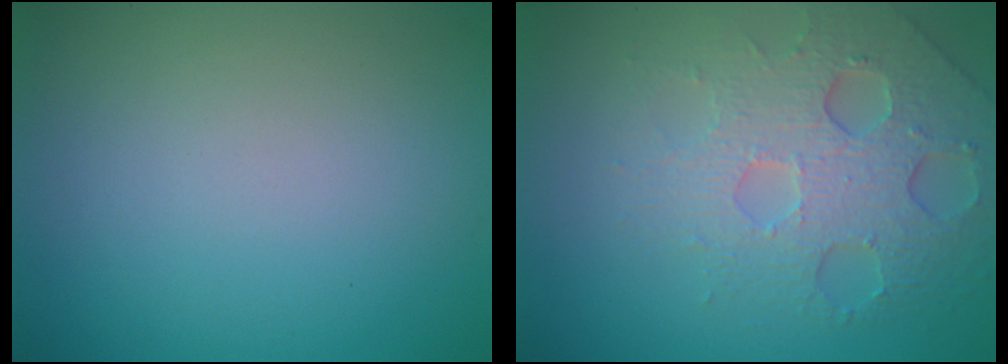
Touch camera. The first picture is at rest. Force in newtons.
{"total": 5.8, "press": 4.5, "slide": 3.7}